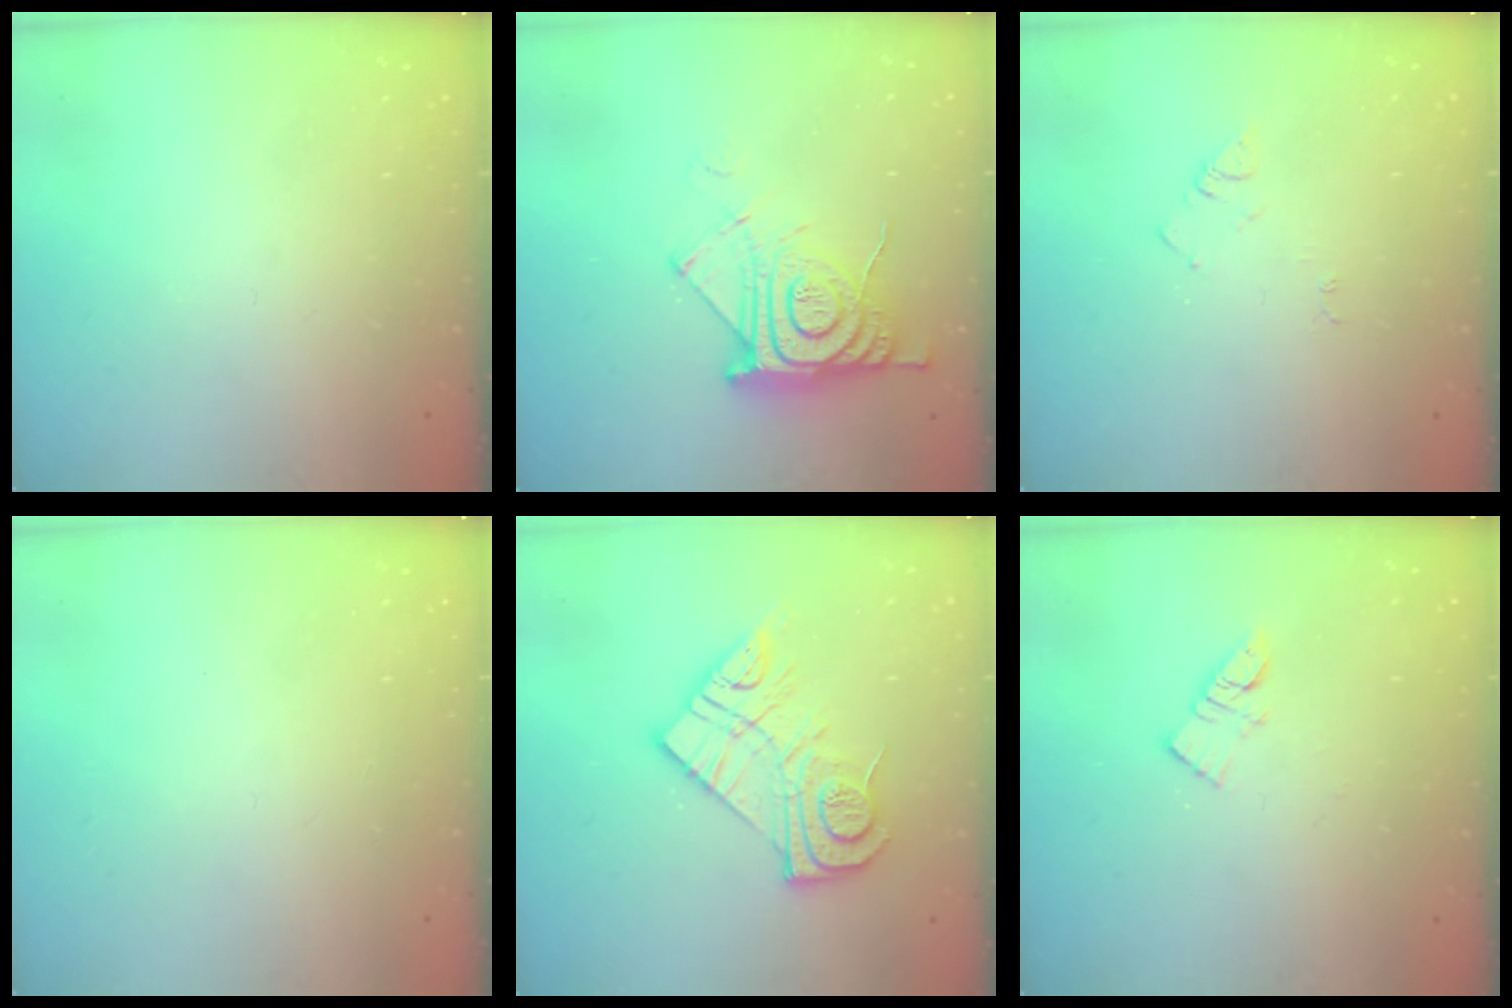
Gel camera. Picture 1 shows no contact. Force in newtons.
{"total": 14.0, "press": 14.0, "slide": 1.1}
{"total": 4.2, "press": 4.2, "slide": 0.6}
{"total": 1.7, "press": 1.6, "slide": 0.1}
{"total": 15.6, "press": 15.5, "slide": 0.9}
{"total": 6.7, "press": 6.7, "slide": 0.1}